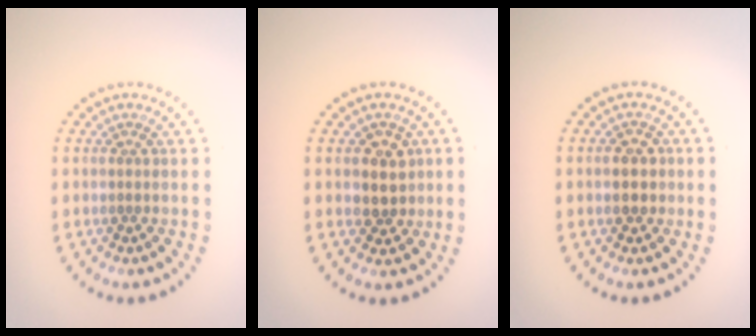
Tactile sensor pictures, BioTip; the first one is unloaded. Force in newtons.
{"total": 2.7, "press": 2.5, "slide": 1.0}
{"total": 2.9, "press": 2.9, "slide": 0.3}